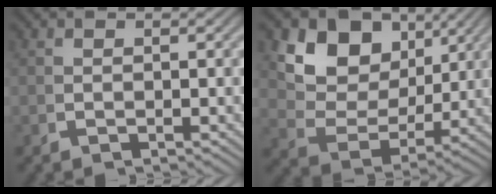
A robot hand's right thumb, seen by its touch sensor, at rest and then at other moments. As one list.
[{"total": 10.6, "force": [3.1, 7.4, 6.9], "torque": [-0.140, -0.015, 0.057]}]